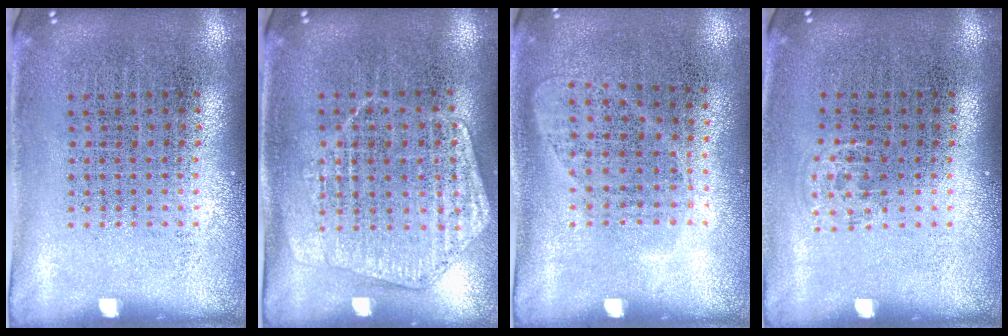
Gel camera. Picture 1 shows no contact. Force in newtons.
{"total": 1.4, "press": 1.4, "slide": 0.3}
{"total": 1.0, "press": 0.8, "slide": 0.5}
{"total": 0.5, "press": 0.5, "slide": 0.3}